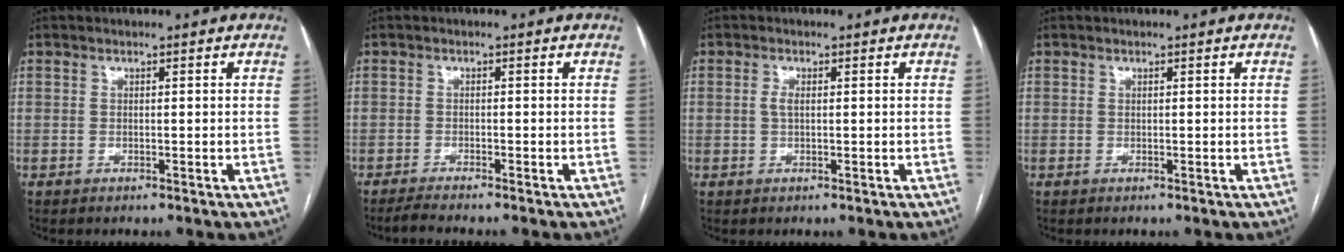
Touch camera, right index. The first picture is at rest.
{"total": 2.4, "force": [-2.1, -0.7, 0.8], "torque": [-0.023, -0.010, -0.040]}
{"total": 1.5, "force": [0.2, 0.5, 1.3], "torque": [-0.030, 0.002, 0.004]}
{"total": 0.0}